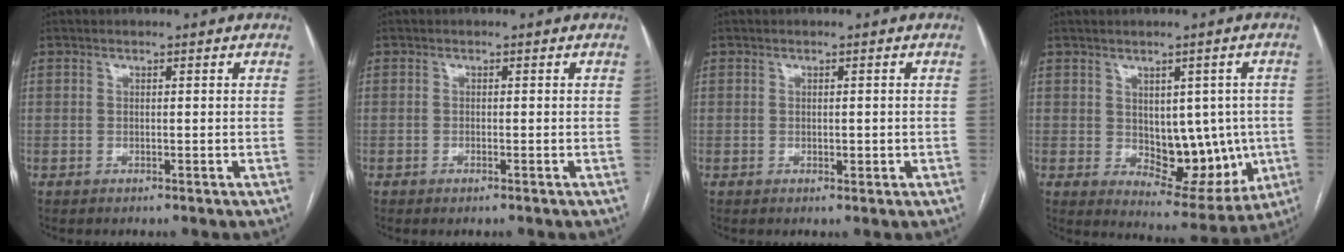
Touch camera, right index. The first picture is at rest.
{"total": 0.7, "force": [-0.5, 0.1, 0.4], "torque": [-0.006, -0.001, -0.006]}
{"total": 1.3, "force": [-0.1, 0.7, 1.1], "torque": [-0.015, 0.000, 0.002]}
{"total": 11.5, "force": [-0.5, 6.5, 9.5], "torque": [-0.109, 0.003, 0.019]}